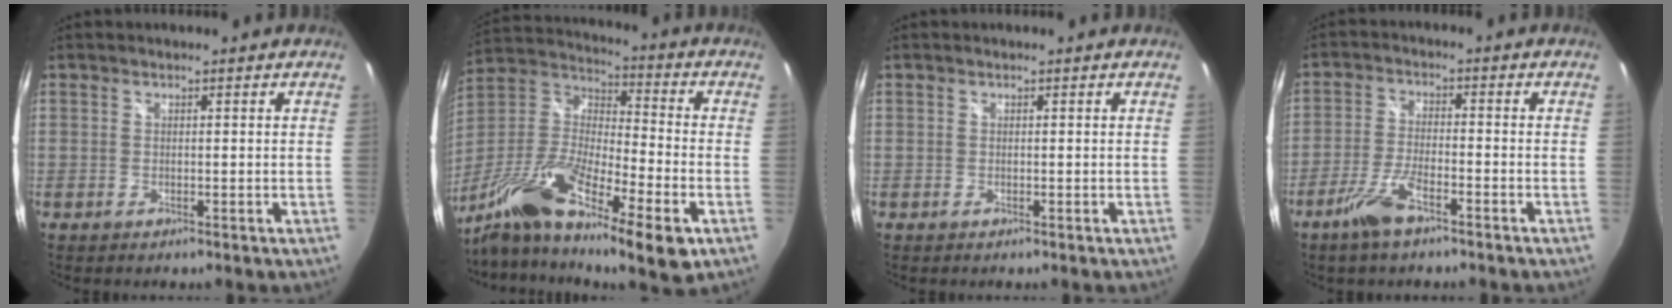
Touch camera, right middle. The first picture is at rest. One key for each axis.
{"total": 23.4, "fx": -12.6, "fy": 6.0, "fz": 18.8, "tx": -0.340, "ty": -0.037, "tz": -0.235}
{"total": 0.0}
{"total": 6.9, "fx": -4.7, "fy": 1.6, "fz": 4.7, "tx": -0.112, "ty": -0.006, "tz": -0.092}